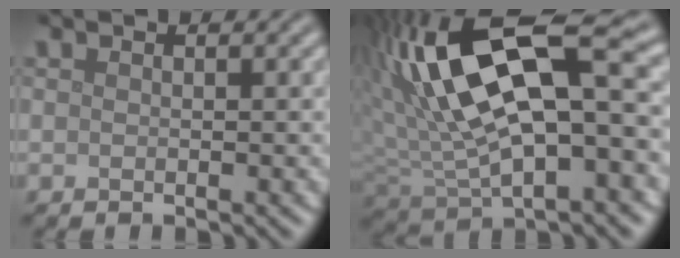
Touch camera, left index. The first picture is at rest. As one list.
[{"total": 15.9, "force": [3.7, 6.4, 14.1], "torque": [-0.266, 0.016, 0.061]}]